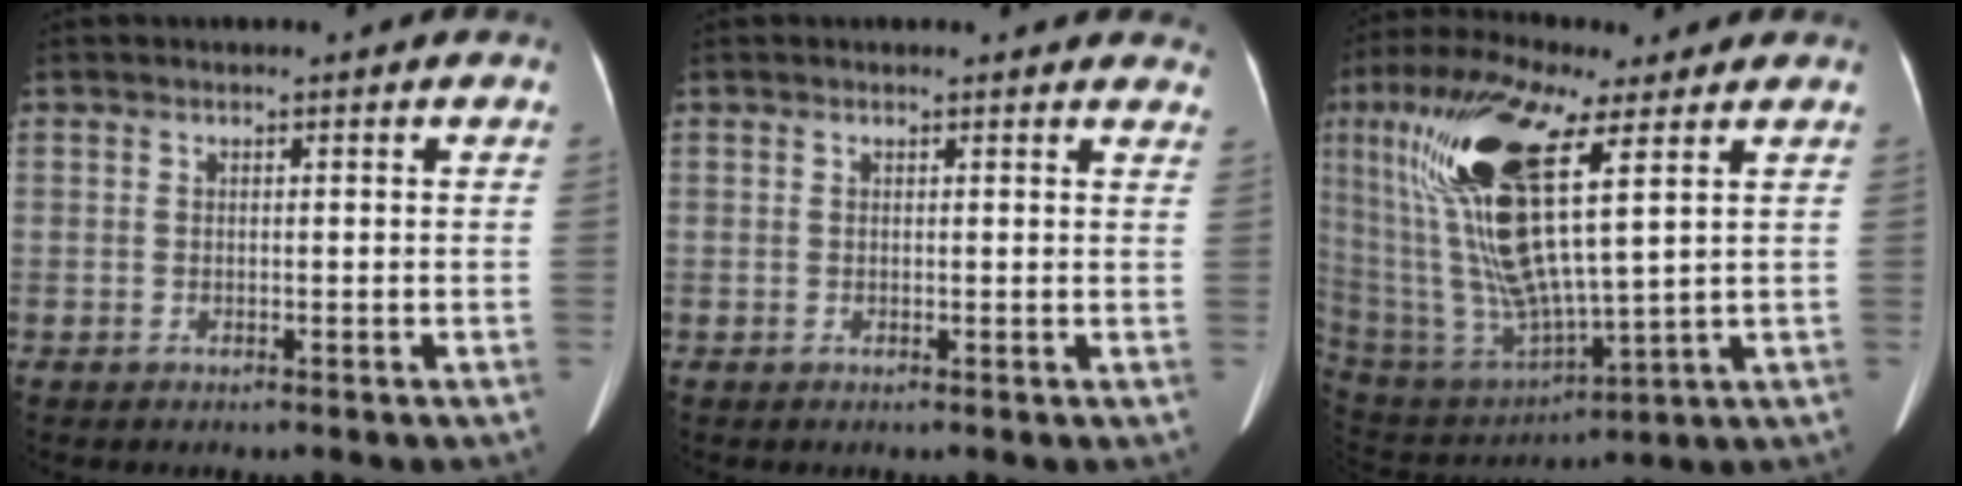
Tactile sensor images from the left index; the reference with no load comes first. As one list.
[{"total": 5.8, "force": [5.5, 1.7, 1.3], "torque": [0.007, -0.004, 0.032]}, {"total": 20.3, "force": [7.1, 4.2, 18.6], "torque": [-0.406, -0.005, 0.133]}]